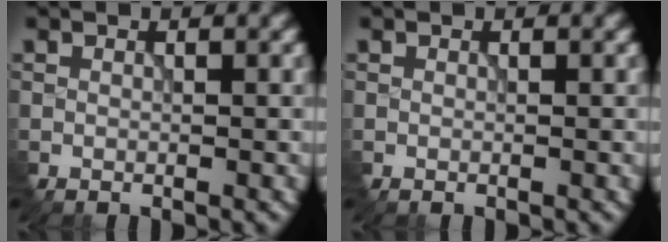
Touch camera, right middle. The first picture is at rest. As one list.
[{"total": 0.0}]